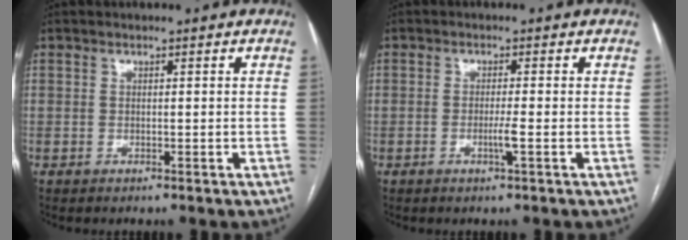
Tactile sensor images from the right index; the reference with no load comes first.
{"total": 2.2, "force": [-0.8, -0.4, 2.0], "torque": [-0.040, -0.004, -0.014]}